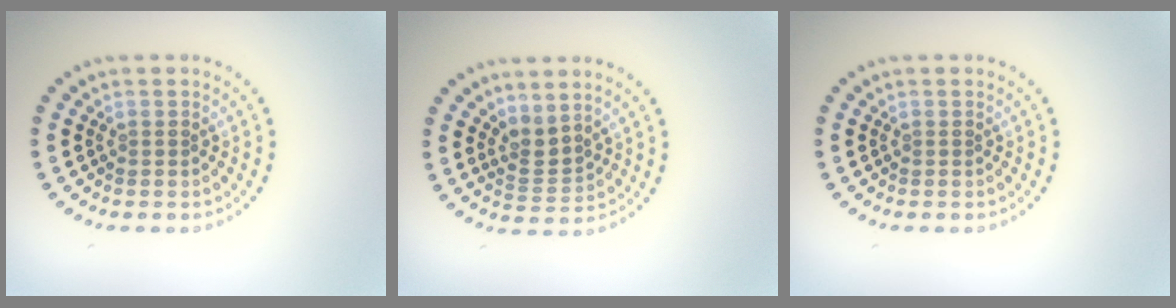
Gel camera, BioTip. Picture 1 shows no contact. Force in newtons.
{"total": 2.3, "press": 1.5, "slide": 1.7}
{"total": 0.0}